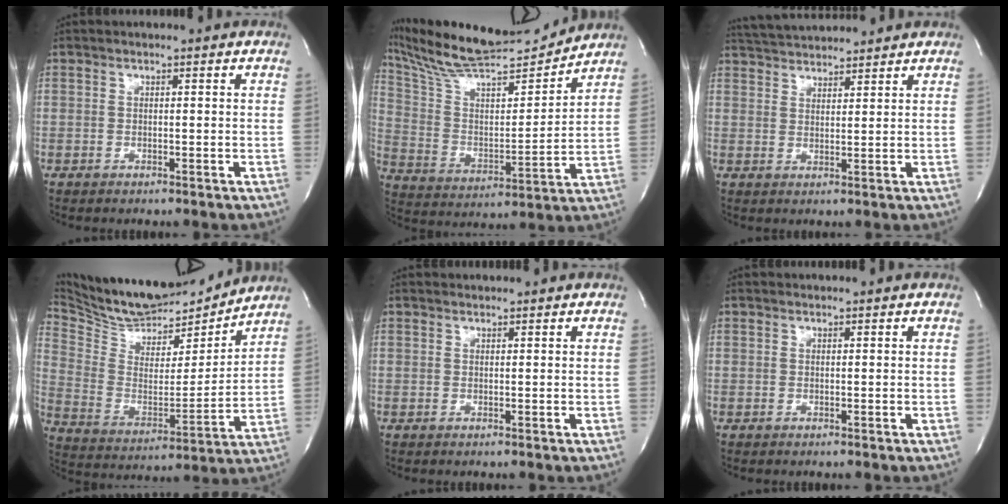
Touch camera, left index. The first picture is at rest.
{"total": 19.2, "force": [18.0, 1.1, 6.7], "torque": [-0.135, -0.001, 0.307]}
{"total": 7.9, "force": [7.6, 0.6, 1.8], "torque": [-0.041, 0.033, 0.126]}
{"total": 19.4, "force": [18.1, 4.4, 5.4], "torque": [-0.103, -0.015, 0.301]}
{"total": 0.8, "force": [0.8, 0.1, 0.0], "torque": [-0.005, 0.008, 0.014]}
{"total": 0.0}